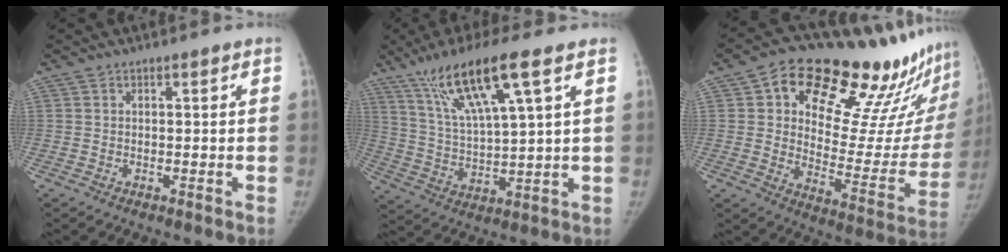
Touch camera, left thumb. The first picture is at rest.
{"total": 14.8, "force": [8.3, 2.1, 12.1], "torque": [-0.236, -0.026, 0.164]}
{"total": 29.4, "force": [20.6, 10.8, 18.0], "torque": [-0.218, -0.080, 0.290]}